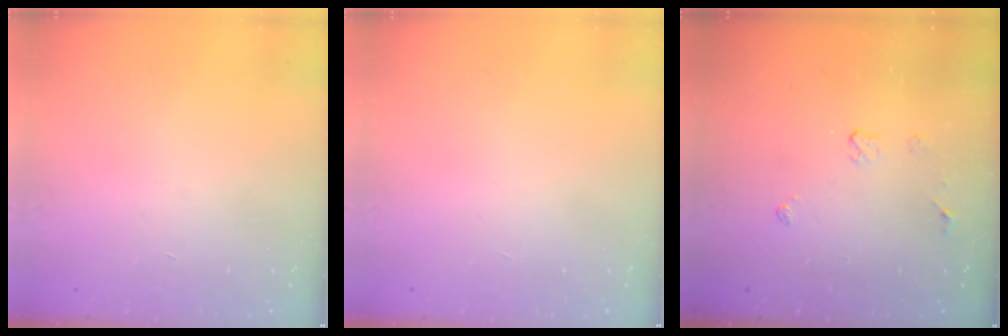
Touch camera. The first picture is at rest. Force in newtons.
{"total": 0.0}
{"total": 4.0, "press": 3.9, "slide": 0.6}